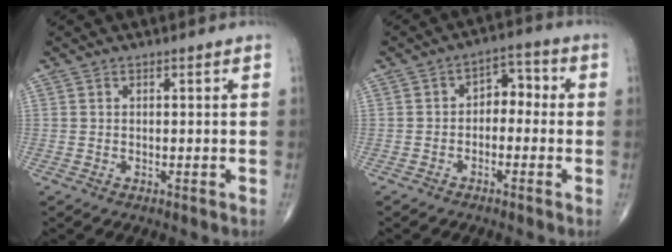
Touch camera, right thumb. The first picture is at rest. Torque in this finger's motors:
{"motor_torque": [-0.35, 0.21, 0.34, 0.06, 0.05]}